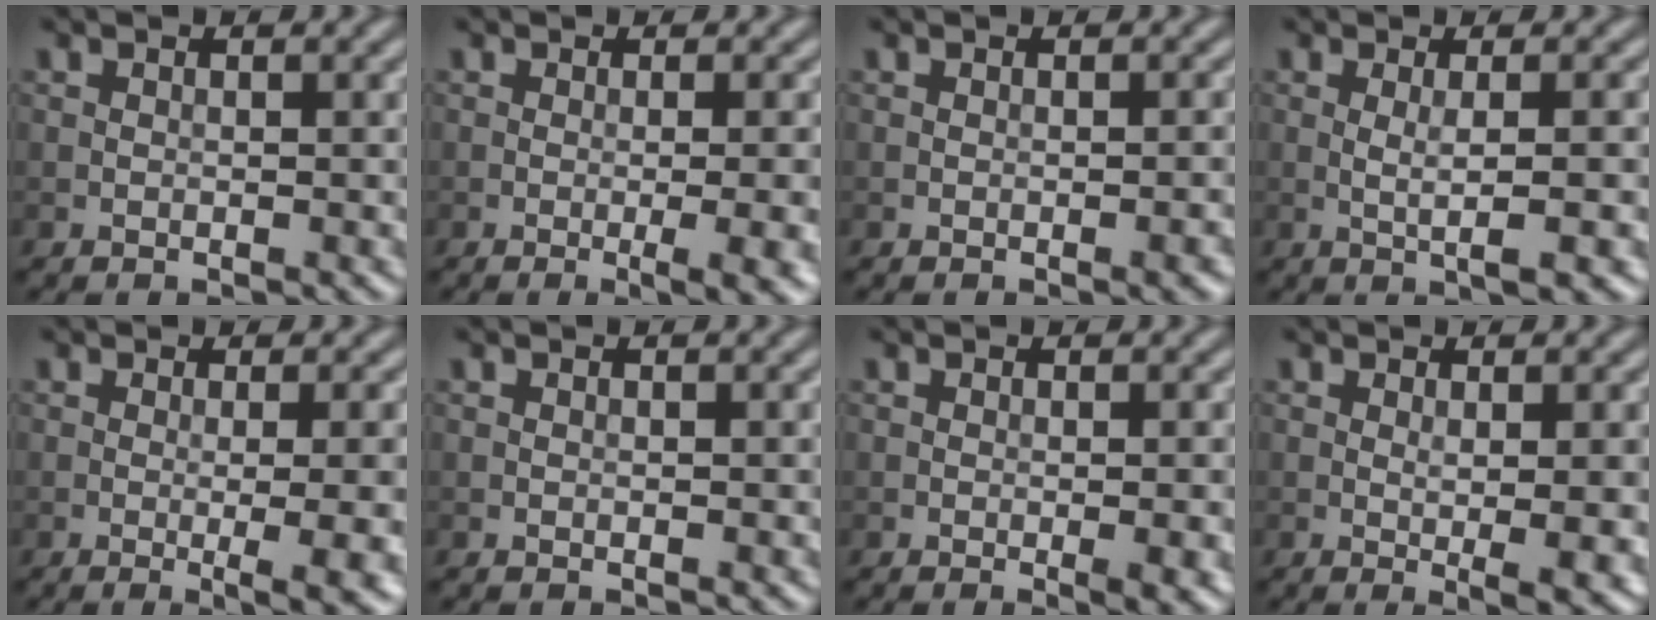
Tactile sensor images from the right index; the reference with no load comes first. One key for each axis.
{"total": 5.9, "fx": -1.1, "fy": 1.9, "fz": 5.4, "tx": -0.056, "ty": -0.009, "tz": -0.006}
{"total": 1.4, "fx": -0.5, "fy": 0.3, "fz": 1.3, "tx": -0.016, "ty": -0.001, "tz": -0.007}
{"total": 3.4, "fx": -0.2, "fy": 0.7, "fz": 3.3, "tx": -0.052, "ty": 0.000, "tz": -0.002}
{"total": 6.5, "fx": -1.0, "fy": 1.9, "fz": 6.2, "tx": -0.073, "ty": -0.011, "tz": -0.003}
{"total": 0.0}
{"total": 2.5, "fx": -0.5, "fy": 0.5, "fz": 2.4, "tx": -0.030, "ty": -0.004, "tz": -0.007}
{"total": 3.5, "fx": -0.1, "fy": 0.6, "fz": 3.4, "tx": -0.050, "ty": -0.007, "tz": 0.003}